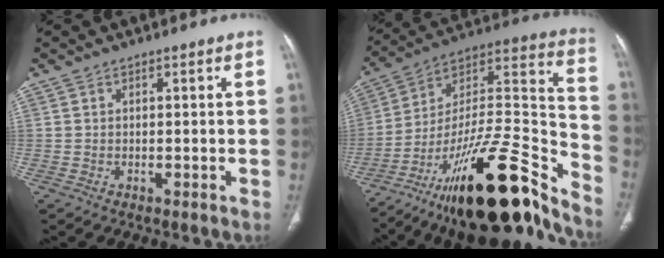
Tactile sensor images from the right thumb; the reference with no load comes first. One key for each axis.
{"total": 30.7, "fx": -21.3, "fy": 7.7, "fz": 20.8, "tx": -0.270, "ty": 0.099, "tz": -0.352}